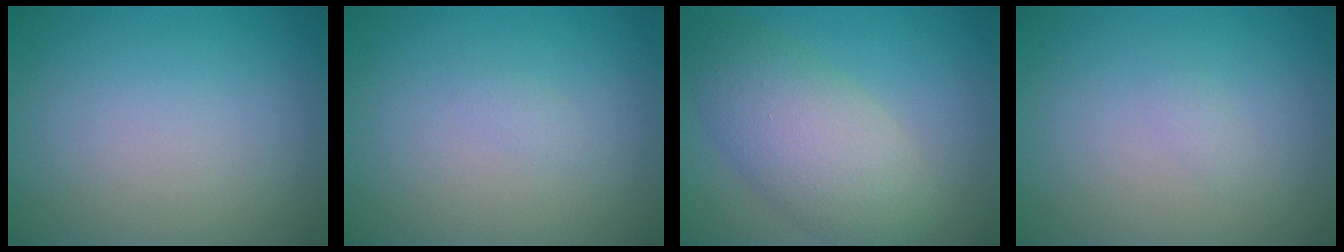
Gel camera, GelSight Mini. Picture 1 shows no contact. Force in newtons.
{"total": 0.5, "press": 0.5, "slide": 0.1}
{"total": 6.6, "press": 6.6, "slide": 0.2}
{"total": 0.6, "press": 0.6, "slide": 0.1}